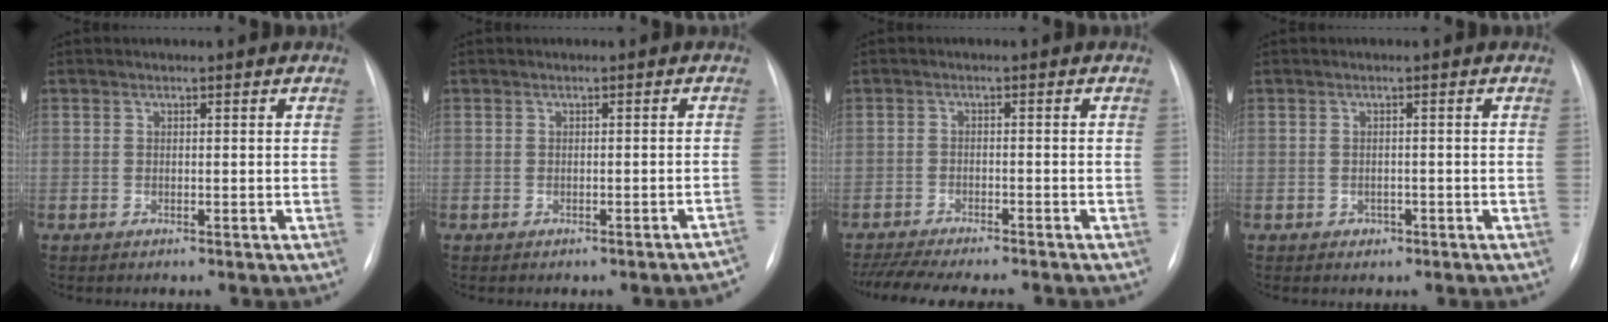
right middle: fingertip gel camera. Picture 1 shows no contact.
{"total": 2.6, "force": [-2.4, -0.3, 1.1], "torque": [-0.005, 0.006, -0.026]}
{"total": 13.2, "force": [-11.6, 1.9, 6.0], "torque": [-0.097, -0.014, -0.163]}
{"total": 1.2, "force": [-0.6, 1.0, 0.3], "torque": [-0.003, 0.003, -0.007]}